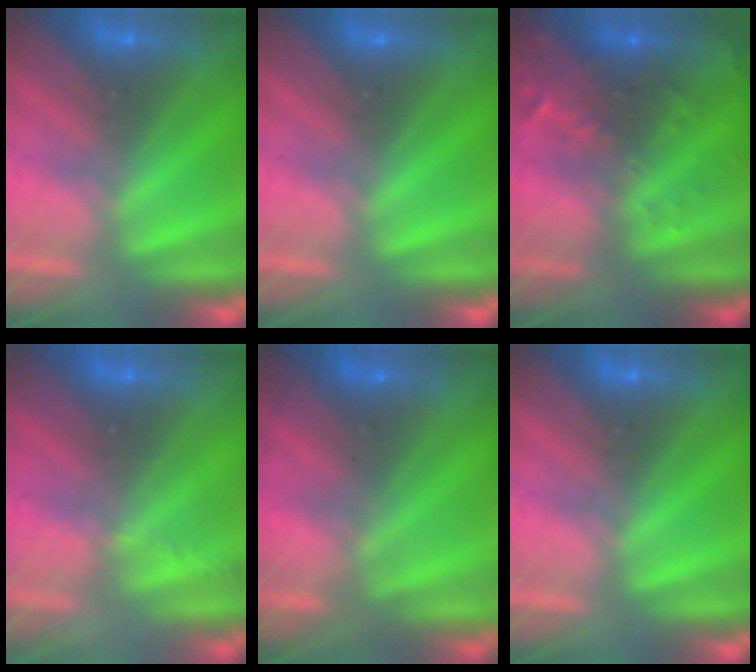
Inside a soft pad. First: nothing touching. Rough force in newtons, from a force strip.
{"total": 0.0}
{"total": 10.8}
{"total": 2.1}
{"total": 7.6}
{"total": 0.0}